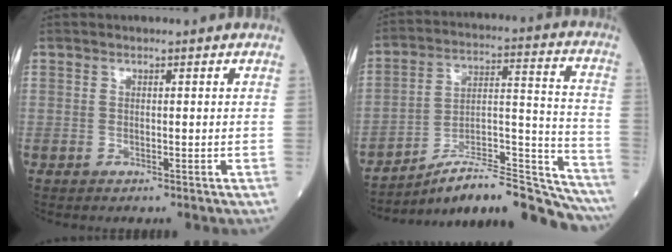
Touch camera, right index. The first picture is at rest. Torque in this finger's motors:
{"motor_torque": [0.38, -1.76, 0.15, 0.06]}